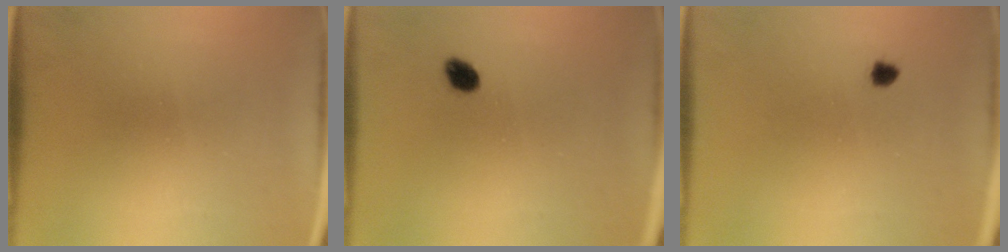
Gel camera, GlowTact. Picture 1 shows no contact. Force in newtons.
{"total": 2.4}
{"total": 1.1}